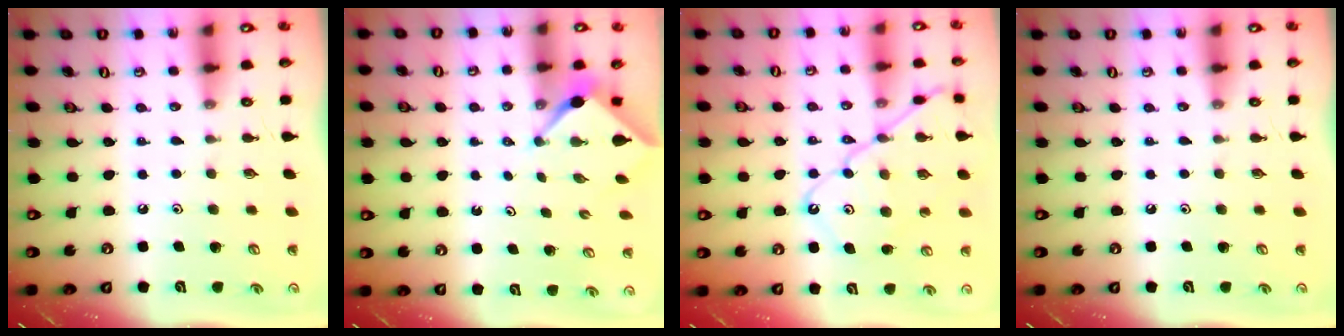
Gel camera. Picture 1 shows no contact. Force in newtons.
{"total": 2.4, "press": 2.4, "slide": 0.2}
{"total": 14.1, "press": 14.0, "slide": 1.4}
{"total": 0.0}